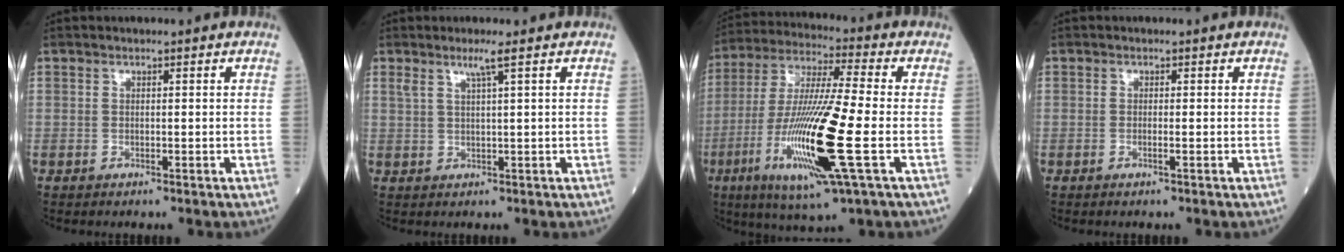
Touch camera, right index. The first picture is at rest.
{"total": 2.3, "force": [1.4, -0.6, 1.8], "torque": [-0.041, 0.000, 0.031]}
{"total": 18.4, "force": [-5.0, 0.5, 17.7], "torque": [-0.371, -0.023, -0.093]}
{"total": 0.6, "force": [-0.2, -0.2, 0.5], "torque": [-0.011, 0.002, -0.003]}